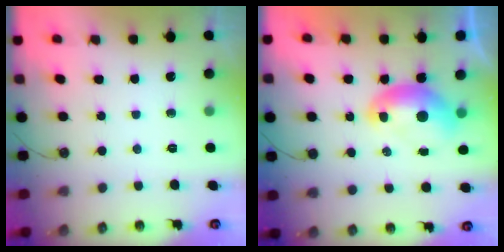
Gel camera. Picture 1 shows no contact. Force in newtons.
{"total": 2.1, "press": 2.0, "slide": 0.6}